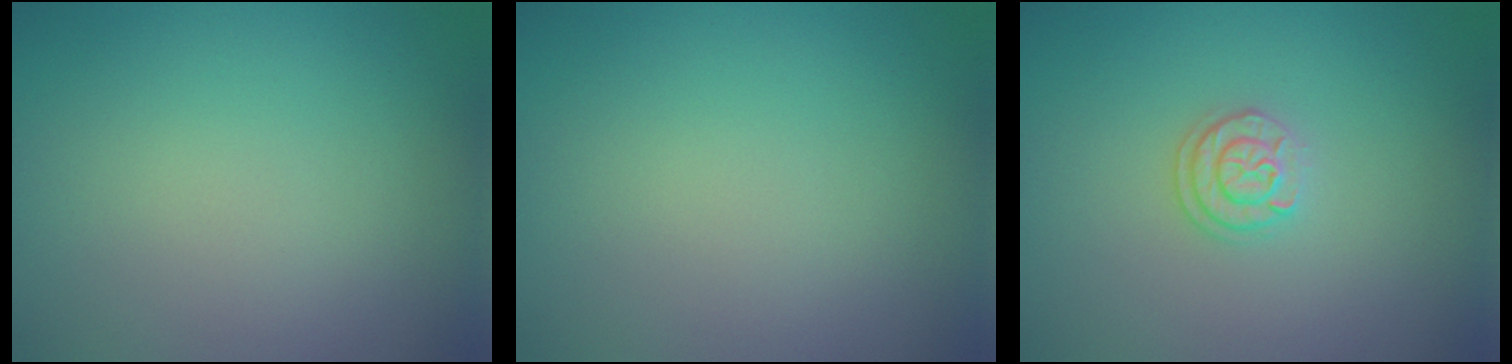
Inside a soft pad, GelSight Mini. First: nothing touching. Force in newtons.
{"total": 0.0}
{"total": 2.0, "press": 1.9, "slide": 0.8}